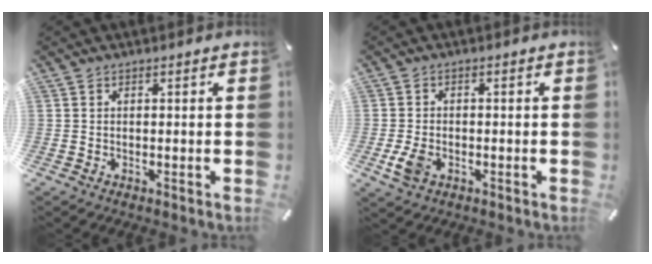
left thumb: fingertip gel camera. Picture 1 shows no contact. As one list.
[{"total": 4.9, "force": [-1.6, 3.4, 3.1], "torque": [-0.078, -0.001, -0.032]}]